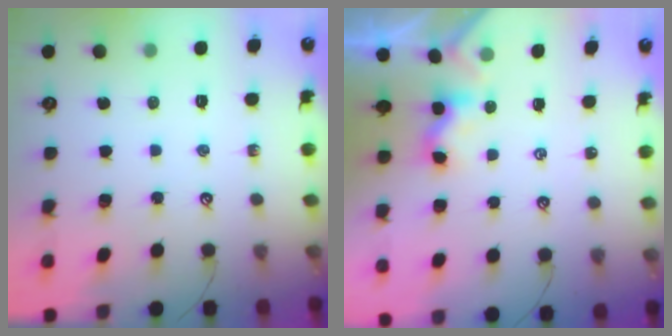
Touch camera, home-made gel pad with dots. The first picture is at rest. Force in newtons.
{"total": 1.2, "press": 1.1, "slide": 0.5}